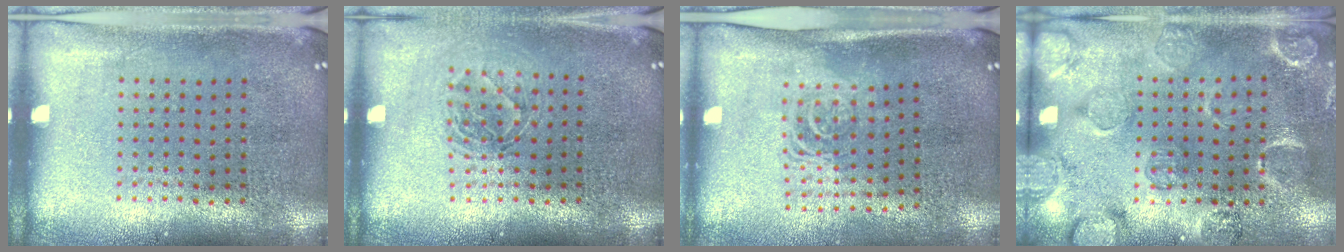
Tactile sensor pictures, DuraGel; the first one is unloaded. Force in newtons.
{"total": 1.3, "press": 1.1, "slide": 0.6}
{"total": 1.6, "press": 1.3, "slide": 1.0}
{"total": 2.6, "press": 2.0, "slide": 1.6}